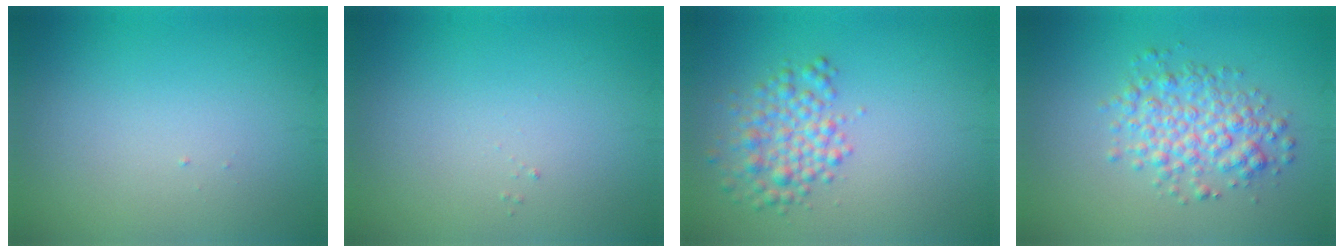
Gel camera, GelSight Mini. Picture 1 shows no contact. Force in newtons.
{"total": 0.0}
{"total": 3.5, "press": 3.5, "slide": 0.1}
{"total": 4.0, "press": 4.0, "slide": 0.1}